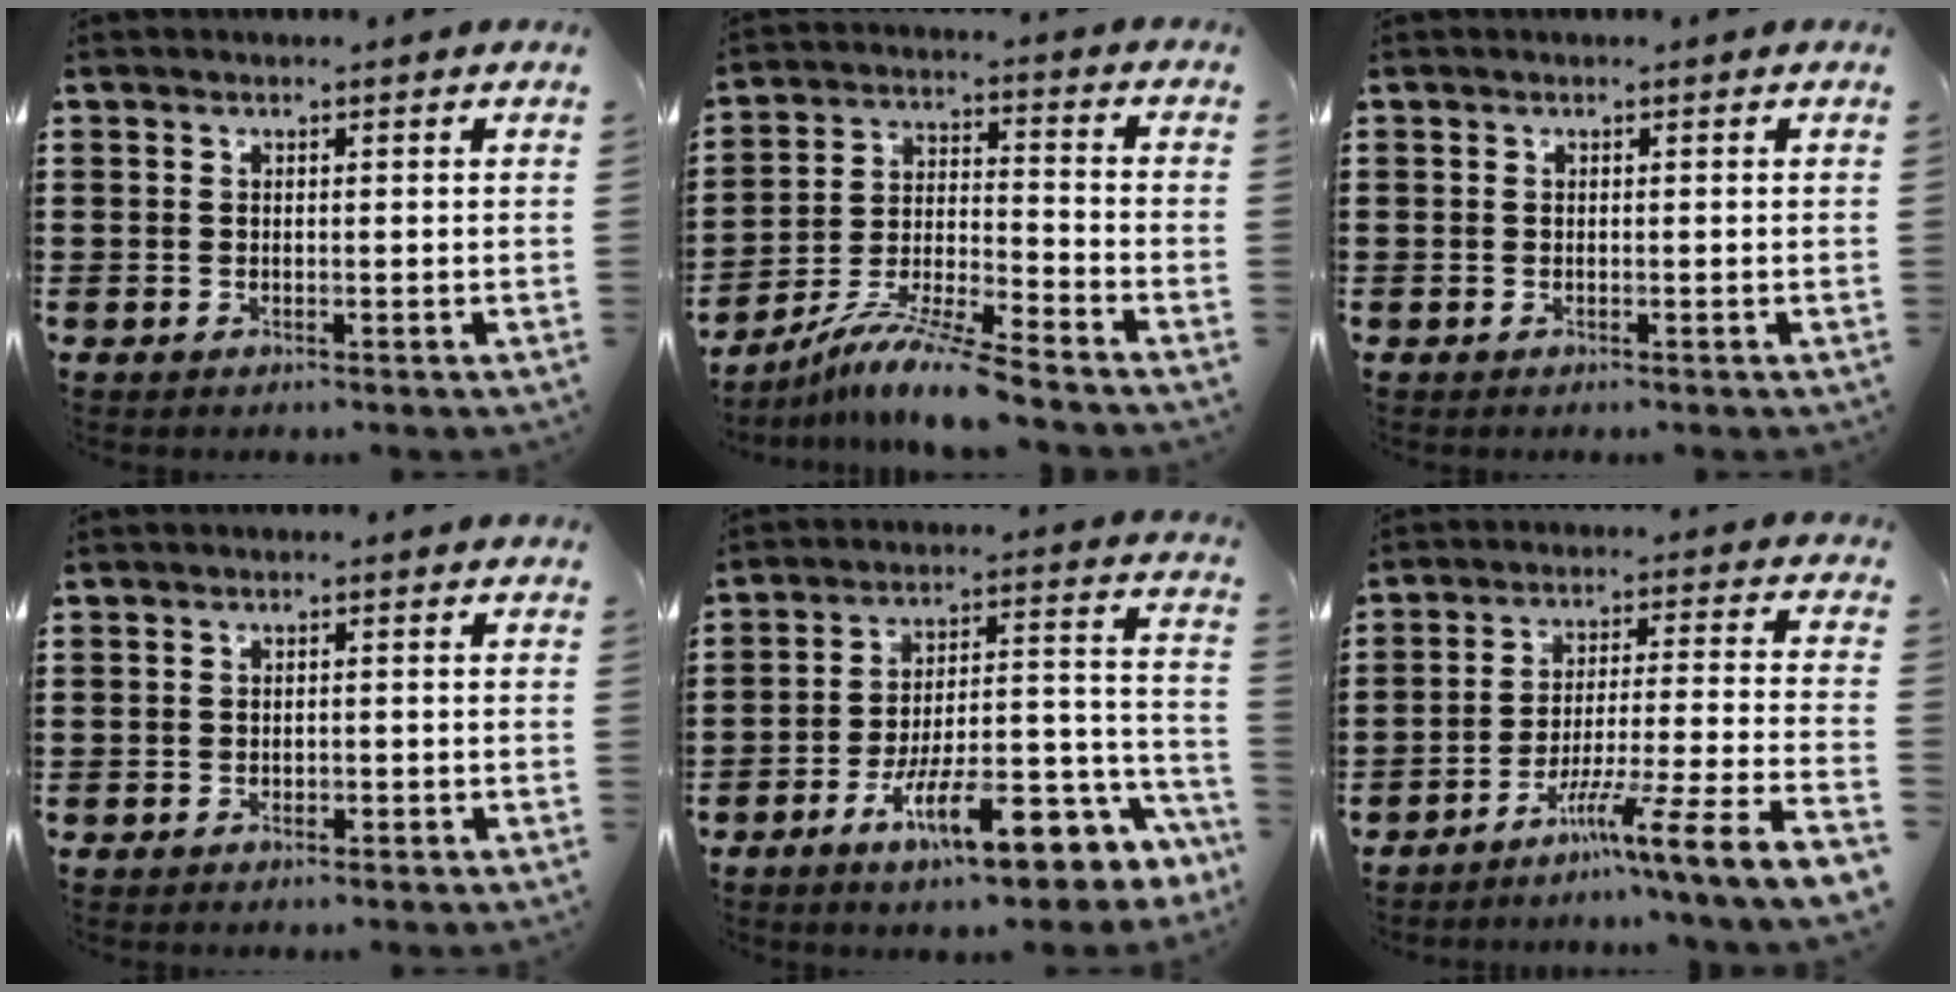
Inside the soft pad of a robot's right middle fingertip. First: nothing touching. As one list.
[{"total": 8.9, "force": [-7.9, -0.2, 4.1], "torque": [-0.082, 0.000, -0.157]}, {"total": 0.0}, {"total": 1.1, "force": [-0.9, 0.4, 0.4], "torque": [-0.011, -0.002, -0.018]}, {"total": 14.3, "force": [-8.8, 4.0, 10.6], "torque": [-0.147, 0.015, -0.150]}, {"total": 7.8, "force": [-5.7, -1.5, 5.0], "torque": [-0.082, -0.026, -0.118]}]